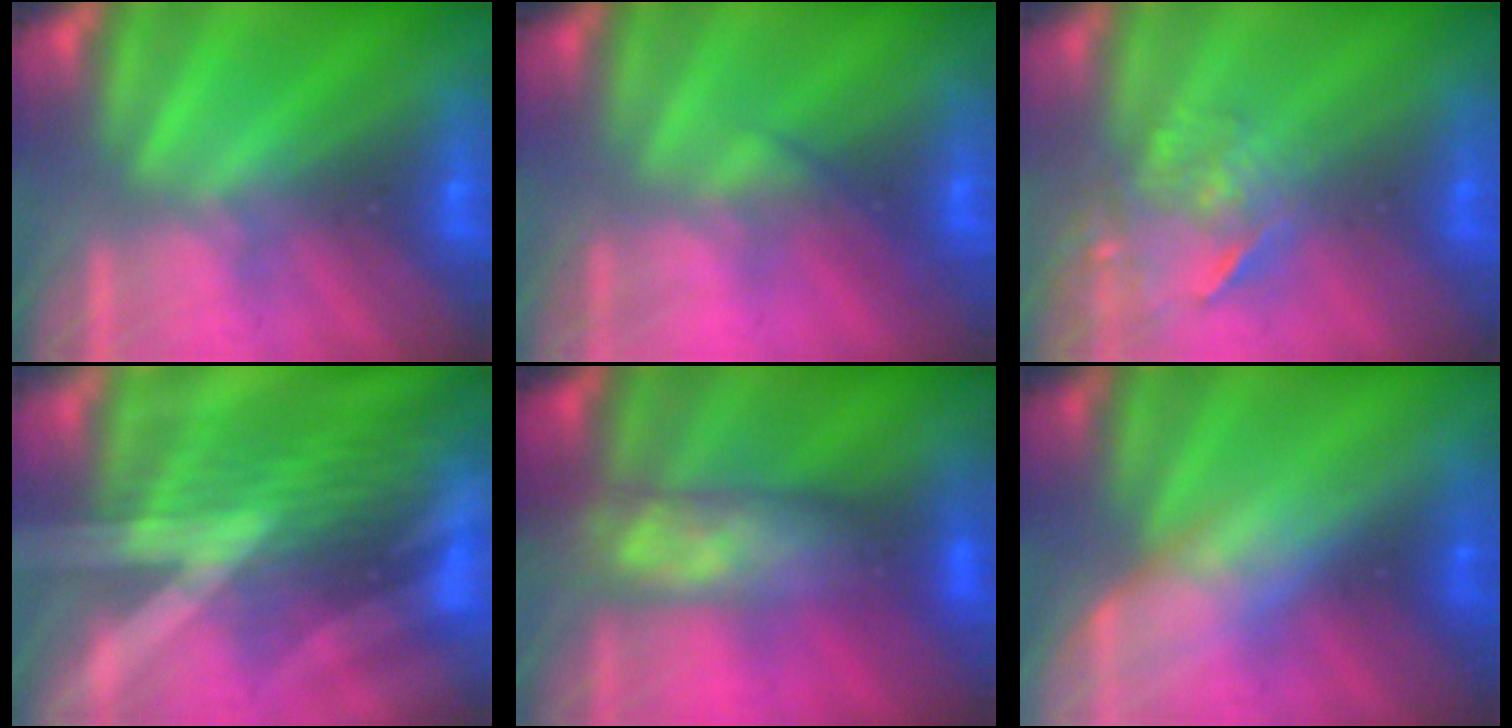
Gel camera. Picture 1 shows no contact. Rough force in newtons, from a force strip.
{"total": 2.1}
{"total": 3.7}
{"total": 3.0}
{"total": 7.4}
{"total": 2.8}